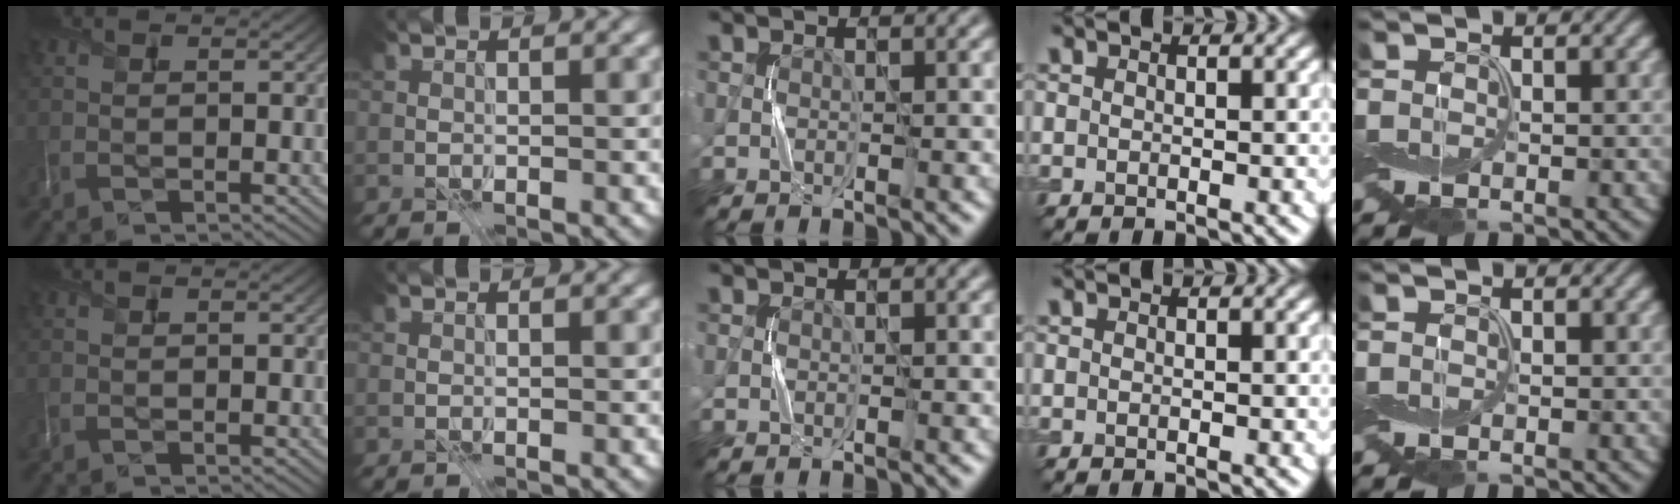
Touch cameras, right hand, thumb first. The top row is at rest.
{}